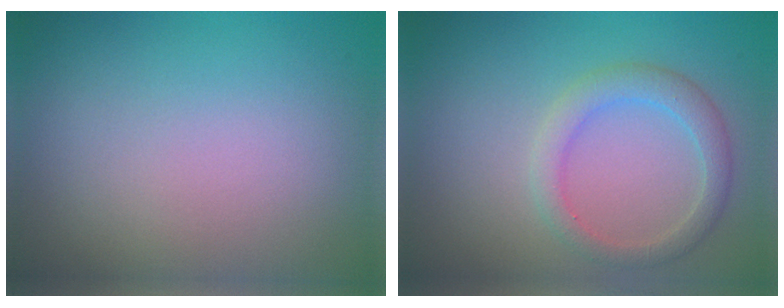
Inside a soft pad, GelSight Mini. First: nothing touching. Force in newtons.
{"total": 2.8, "press": 2.8, "slide": 0.2}